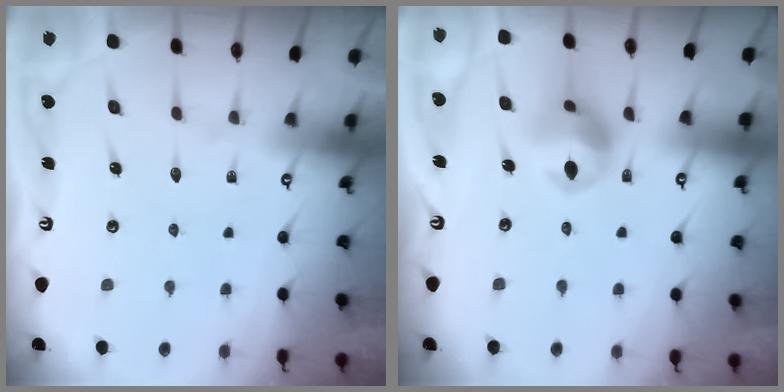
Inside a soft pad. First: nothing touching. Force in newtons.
{"total": 11.9, "press": 11.8, "slide": 1.4}